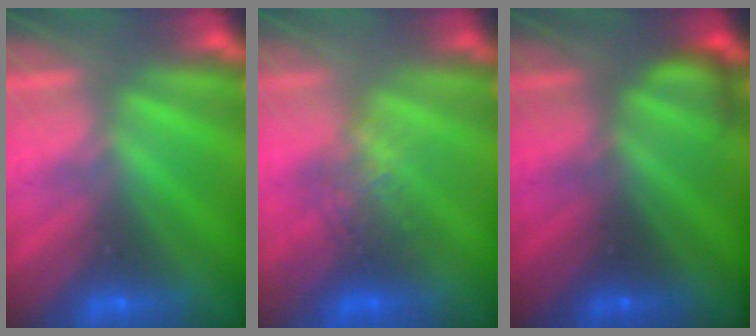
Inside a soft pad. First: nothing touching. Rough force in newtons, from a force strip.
{"total": 2.6}
{"total": 2.3}